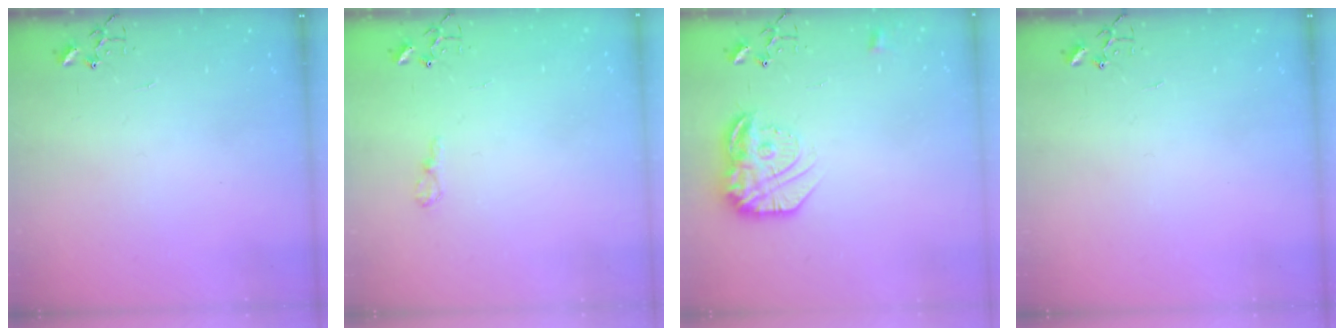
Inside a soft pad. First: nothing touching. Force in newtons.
{"total": 7.3, "press": 7.3, "slide": 0.9}
{"total": 18.3, "press": 18.2, "slide": 1.3}
{"total": 0.0}